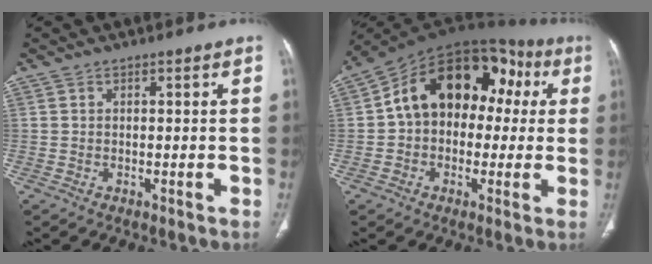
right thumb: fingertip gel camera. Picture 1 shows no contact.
{"total": 21.0, "force": [3.3, 14.4, 14.9], "torque": [-0.189, 0.057, 0.041]}